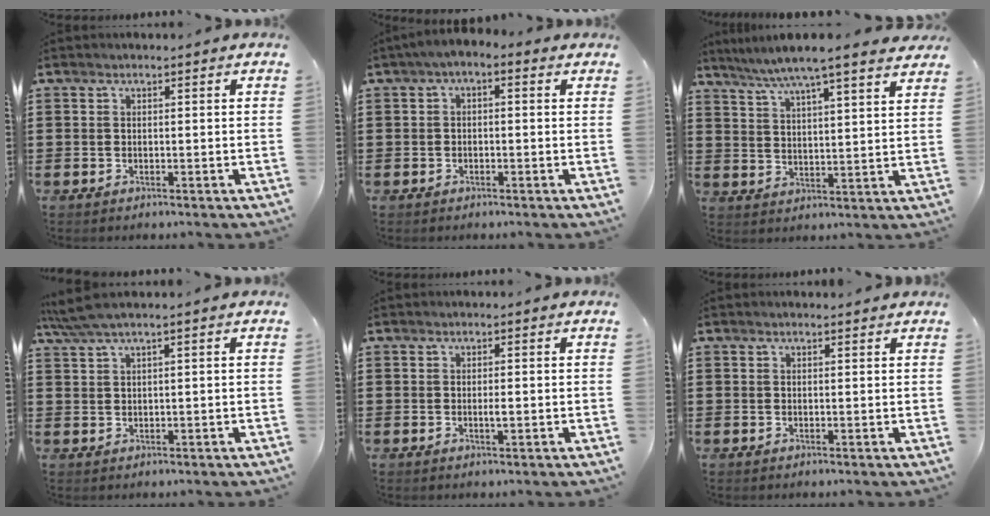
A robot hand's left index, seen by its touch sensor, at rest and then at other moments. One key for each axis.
{"total": 1.8, "fx": -1.3, "fy": 0.6, "fz": 1.0, "tx": -0.027, "ty": 0.001, "tz": -0.030}
{"total": 6.1, "fx": 5.2, "fy": -0.3, "fz": 3.1, "tx": -0.081, "ty": -0.024, "tz": 0.088}
{"total": 2.7, "fx": 1.4, "fy": 0.0, "fz": 2.3, "tx": -0.055, "ty": -0.002, "tz": 0.023}
{"total": 1.2, "fx": 0.0, "fy": 0.2, "fz": 1.2, "tx": -0.023, "ty": -0.004, "tz": 0.000}
{"total": 0.7, "fx": 0.6, "fy": 0.1, "fz": 0.4, "tx": -0.009, "ty": 0.000, "tz": 0.011}